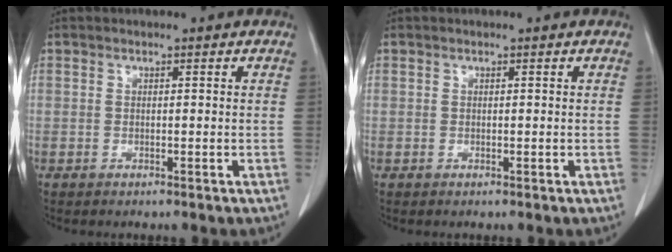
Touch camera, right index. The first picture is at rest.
{"total": 0.0}